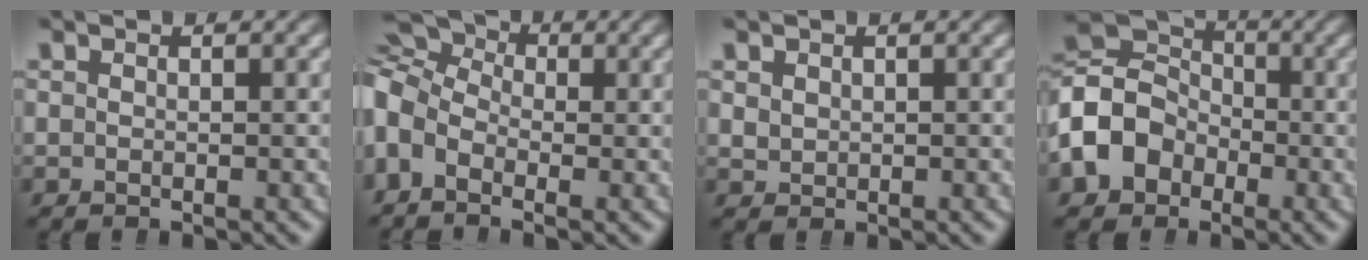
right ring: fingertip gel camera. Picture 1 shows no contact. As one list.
[{"total": 8.7, "force": [1.2, 7.4, 4.4], "torque": [-0.091, 0.006, -0.003]}, {"total": 1.0, "force": [0.7, 0.8, 0.0], "torque": [-0.005, -0.005, 0.024]}, {"total": 10.3, "force": [-0.6, 9.0, 4.9], "torque": [-0.125, -0.022, -0.008]}]